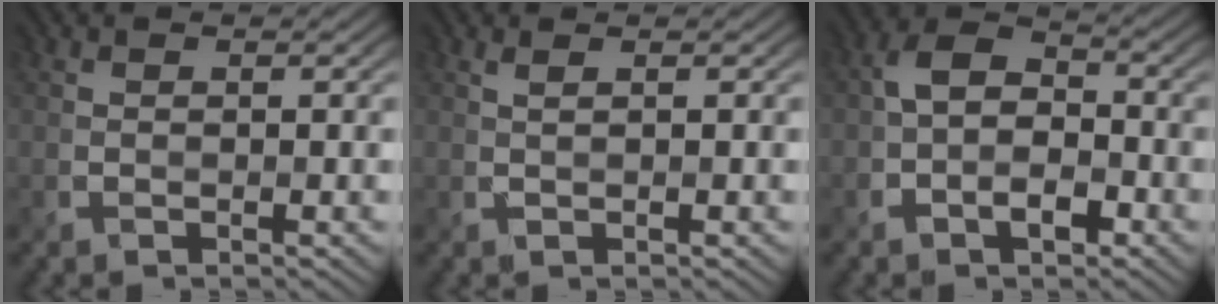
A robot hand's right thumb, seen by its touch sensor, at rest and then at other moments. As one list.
[{"total": 1.0, "force": [0.4, 0.3, 0.8], "torque": [-0.015, 0.007, 0.007]}, {"total": 5.2, "force": [-1.8, 3.3, 3.6], "torque": [-0.065, 0.008, -0.038]}]